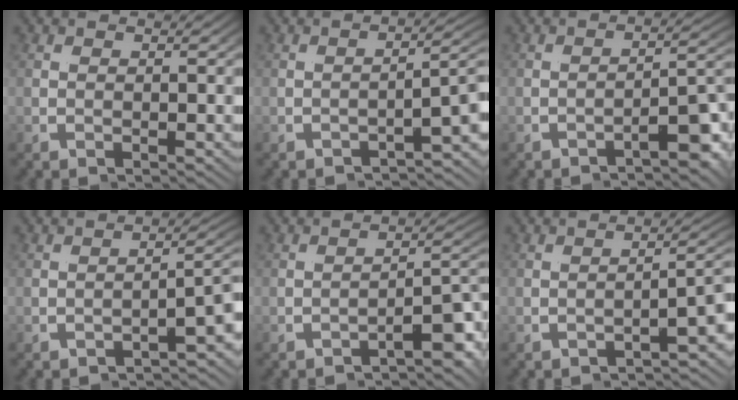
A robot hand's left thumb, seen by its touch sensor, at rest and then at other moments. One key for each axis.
{"total": 3.9, "fx": -2.2, "fy": -0.6, "fz": 3.2, "tx": -0.051, "ty": 0.009, "tz": -0.027}
{"total": 3.7, "fx": -2.0, "fy": -1.5, "fz": 2.7, "tx": -0.041, "ty": 0.018, "tz": -0.030}
{"total": 3.9, "fx": -2.1, "fy": -0.5, "fz": 3.2, "tx": -0.056, "ty": 0.006, "tz": -0.025}
{"total": 3.8, "fx": -2.1, "fy": -1.3, "fz": 2.9, "tx": -0.042, "ty": 0.017, "tz": -0.033}
{"total": 3.6, "fx": -2.0, "fy": -0.8, "fz": 2.9, "tx": -0.049, "ty": 0.008, "tz": -0.024}